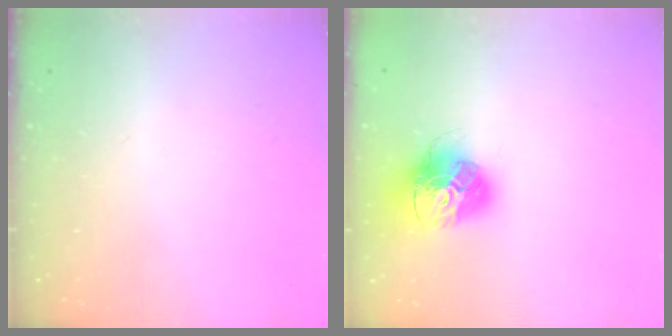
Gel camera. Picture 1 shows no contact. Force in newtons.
{"total": 16.2, "press": 16.1, "slide": 1.6}